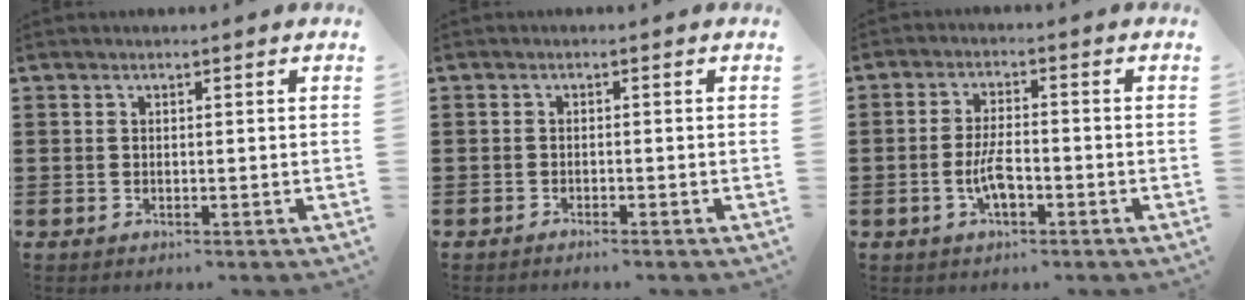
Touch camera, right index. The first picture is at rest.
{"total": 0.9, "force": [-0.9, -0.1, 0.2], "torque": [-0.006, -0.001, -0.018]}
{"total": 5.1, "force": [-1.6, 1.8, 4.5], "torque": [-0.097, 0.001, -0.033]}